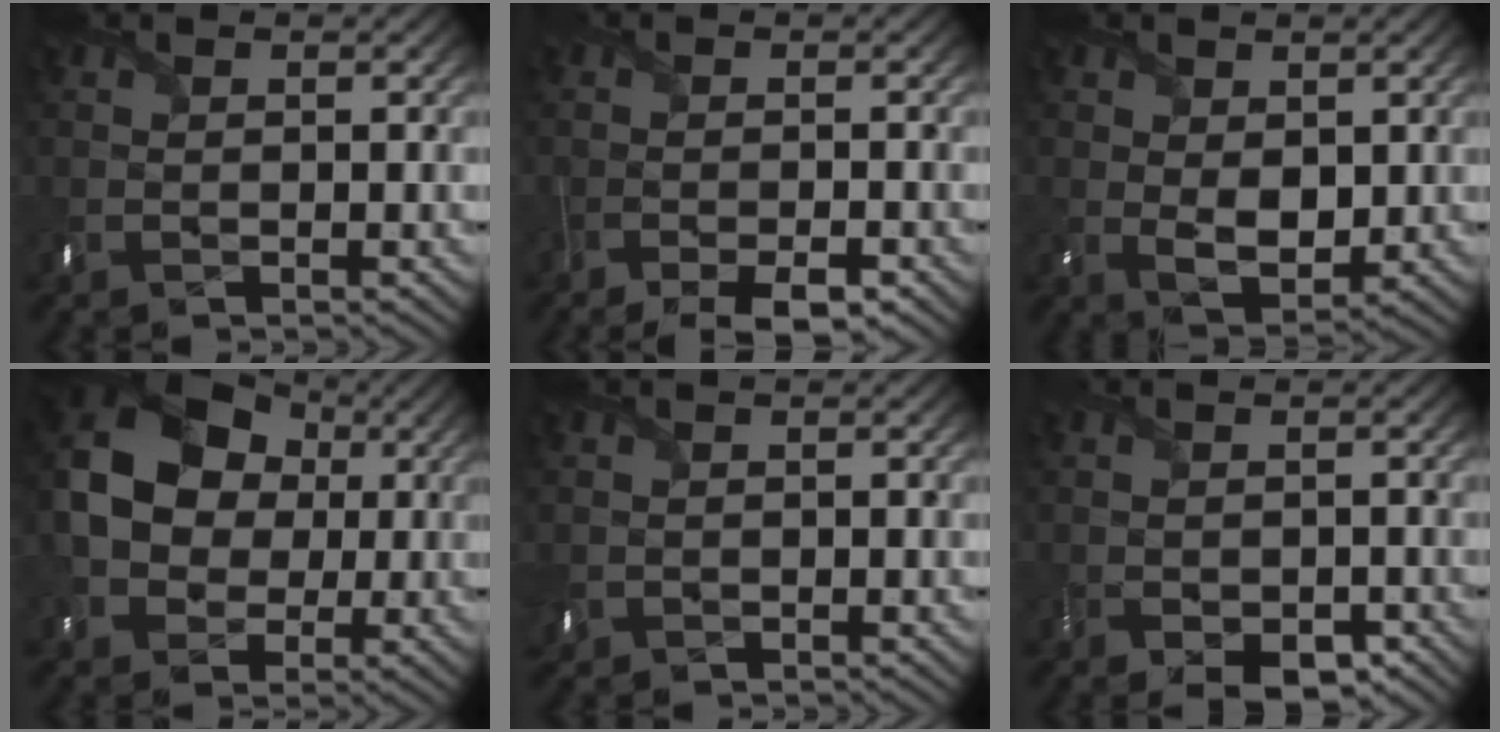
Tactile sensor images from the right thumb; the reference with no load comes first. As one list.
[{"total": 4.7, "force": [-3.4, 1.3, 2.9], "torque": [-0.053, -0.009, -0.059]}, {"total": 3.9, "force": [0.5, 2.6, 2.9], "torque": [-0.063, -0.012, 0.012]}, {"total": 15.0, "force": [1.4, 12.0, 8.8], "torque": [-0.212, 0.010, 0.018]}, {"total": 0.8, "force": [0.1, 0.7, 0.4], "torque": [-0.016, -0.001, 0.000]}, {"total": 3.4, "force": [-2.0, 1.9, 2.0], "torque": [-0.038, -0.016, -0.034]}]